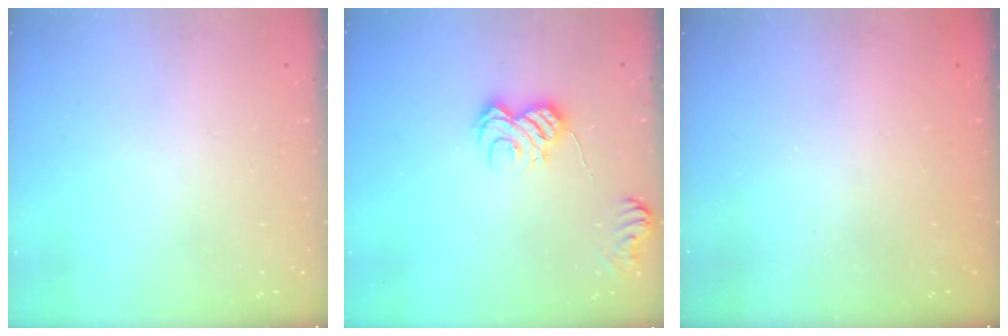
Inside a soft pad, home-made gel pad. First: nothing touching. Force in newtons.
{"total": 8.2, "press": 8.2, "slide": 0.8}
{"total": 2.2, "press": 2.1, "slide": 0.8}